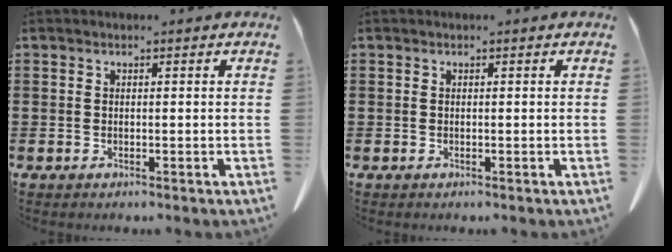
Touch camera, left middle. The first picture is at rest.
{"total": 0.0}